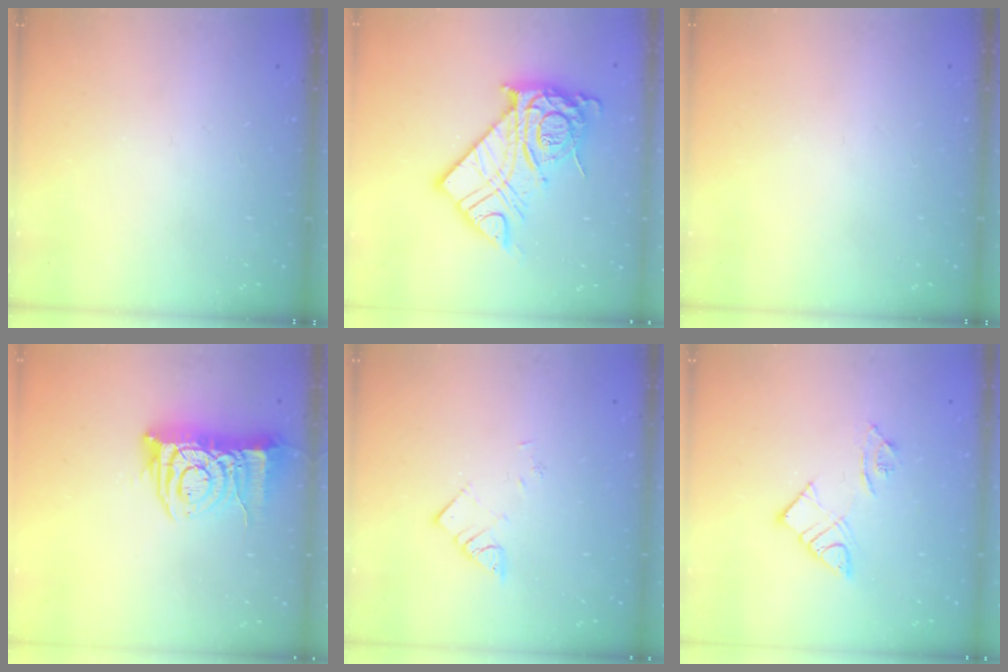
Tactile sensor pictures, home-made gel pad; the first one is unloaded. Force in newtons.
{"total": 20.5, "press": 20.4, "slide": 2.0}
{"total": 0.0}
{"total": 11.3, "press": 11.2, "slide": 1.4}
{"total": 3.7, "press": 3.7, "slide": 0.1}
{"total": 8.4, "press": 8.4, "slide": 0.6}